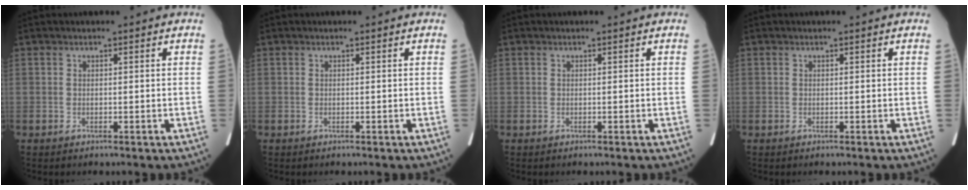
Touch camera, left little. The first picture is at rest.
{"total": 0.0}
{"total": 0.0}
{"total": 0.0}